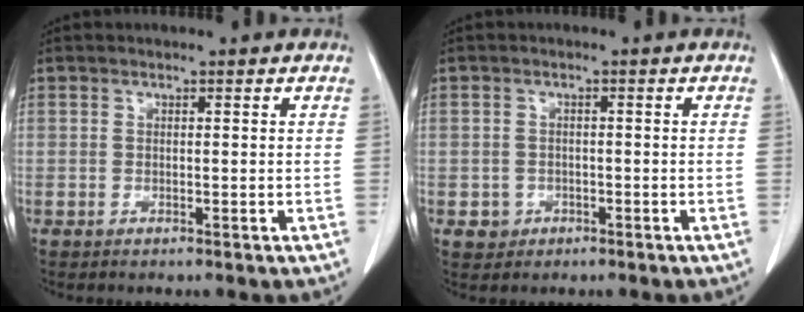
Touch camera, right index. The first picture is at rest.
{"total": 2.4, "force": [-0.9, 2.2, 0.2], "torque": [0.004, 0.010, -0.010]}